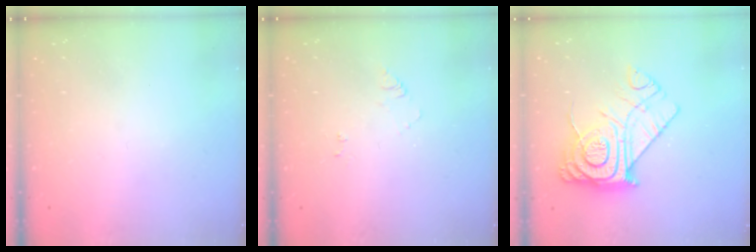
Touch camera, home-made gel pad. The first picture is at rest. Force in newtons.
{"total": 6.0, "press": 6.0, "slide": 0.7}
{"total": 16.4, "press": 16.3, "slide": 1.7}